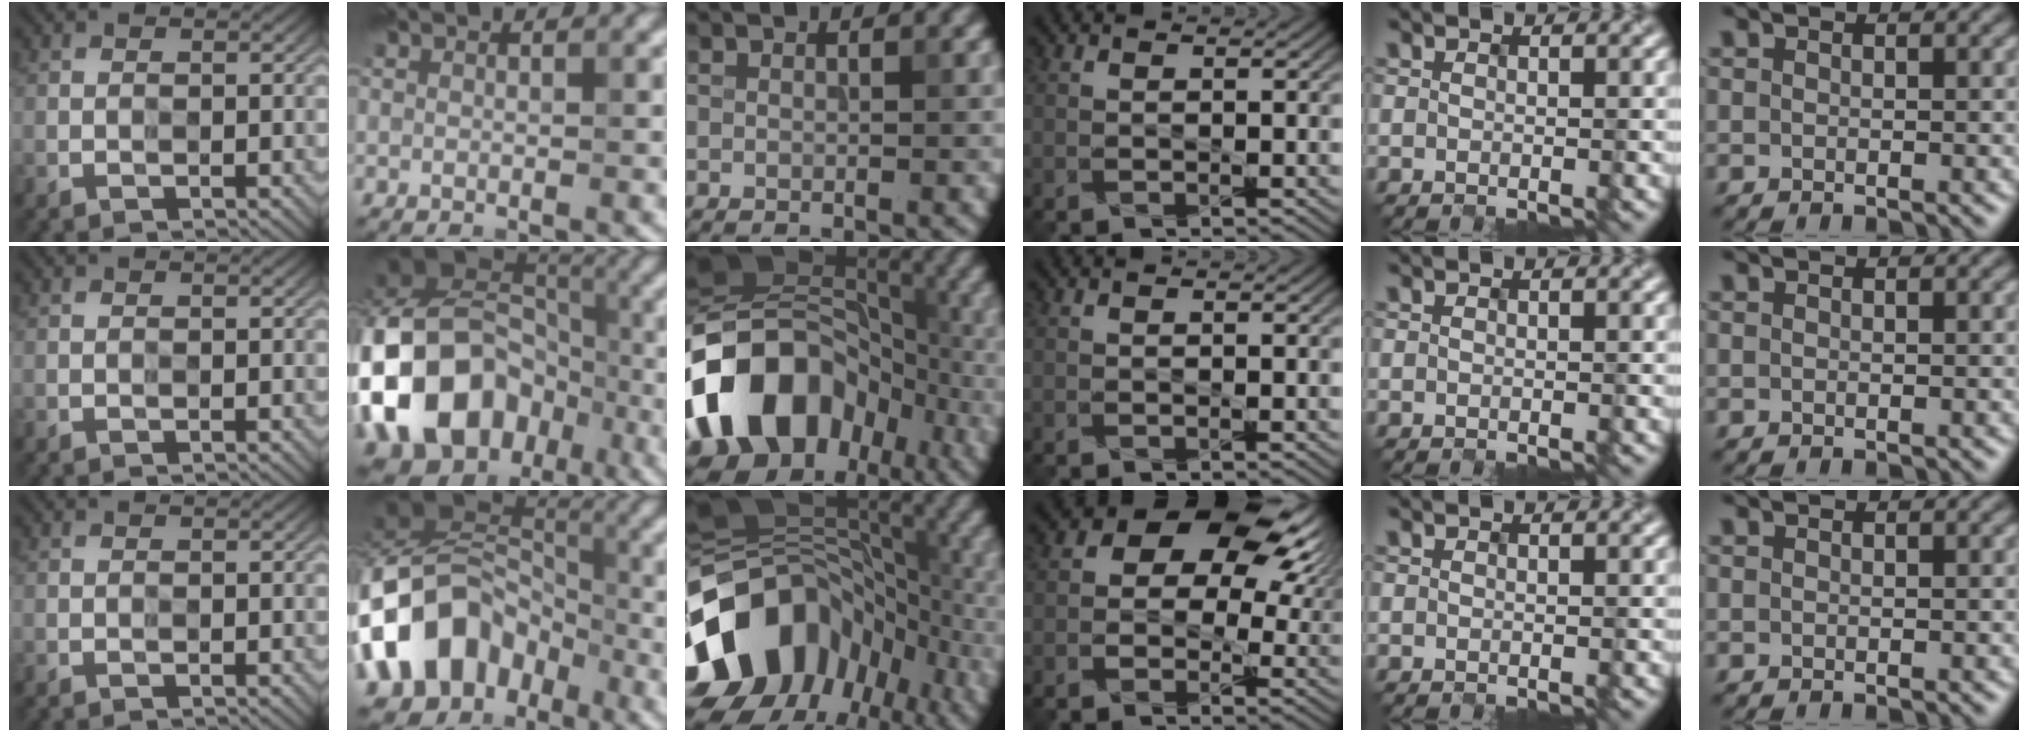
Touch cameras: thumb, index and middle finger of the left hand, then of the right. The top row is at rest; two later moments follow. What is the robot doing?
{"motion": "extract", "object": "drawer"}